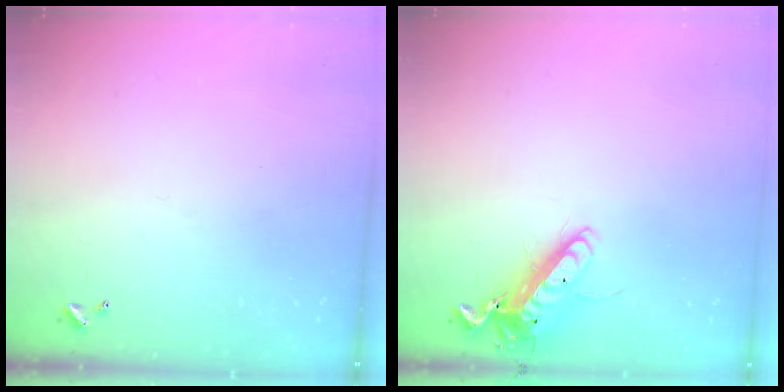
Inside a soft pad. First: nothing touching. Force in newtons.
{"total": 13.6, "press": 13.4, "slide": 2.0}